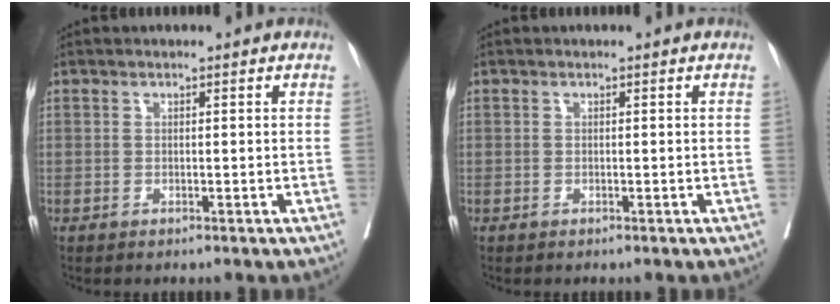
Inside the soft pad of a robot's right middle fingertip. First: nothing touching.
{"total": 0.0}